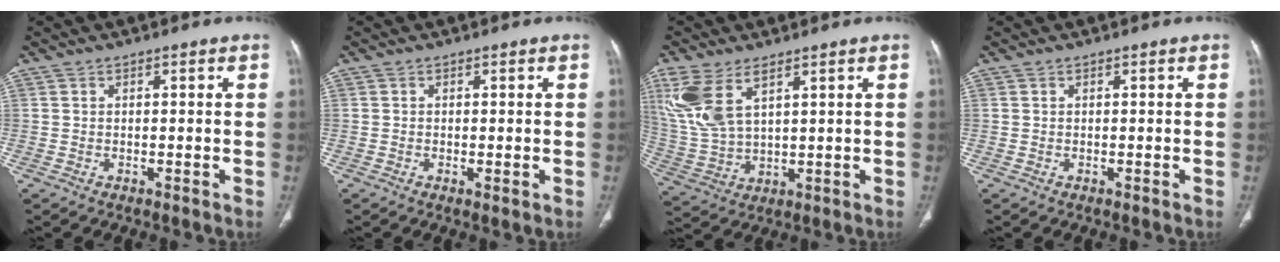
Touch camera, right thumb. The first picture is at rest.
{"total": 1.1, "force": [-0.2, 0.3, 1.0], "torque": [-0.023, -0.006, -0.004]}
{"total": 11.6, "force": [5.7, 5.4, 8.6], "torque": [-0.203, -0.010, 0.133]}
{"total": 0.0}